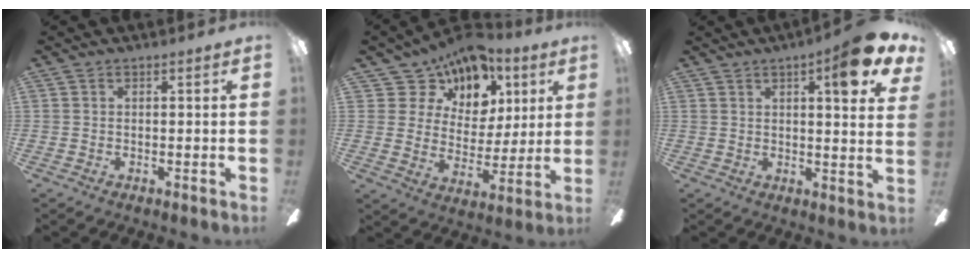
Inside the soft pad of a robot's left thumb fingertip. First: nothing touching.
{"total": 14.0, "force": [9.5, 9.5, 3.9], "torque": [-0.082, -0.057, 0.178]}
{"total": 8.7, "force": [4.6, 1.6, 7.2], "torque": [-0.098, -0.020, 0.067]}